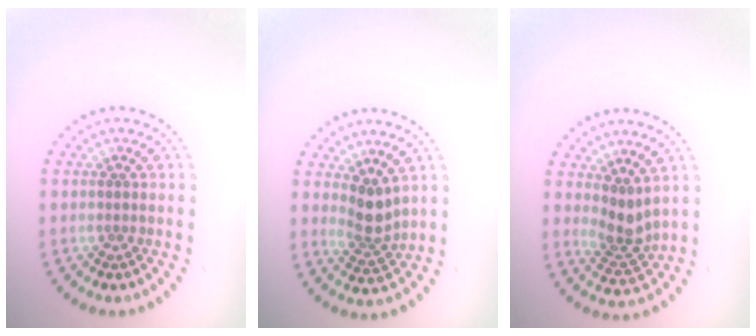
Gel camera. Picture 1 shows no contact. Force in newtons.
{"total": 2.7, "press": 2.1, "slide": 1.7}
{"total": 2.6, "press": 2.0, "slide": 1.5}